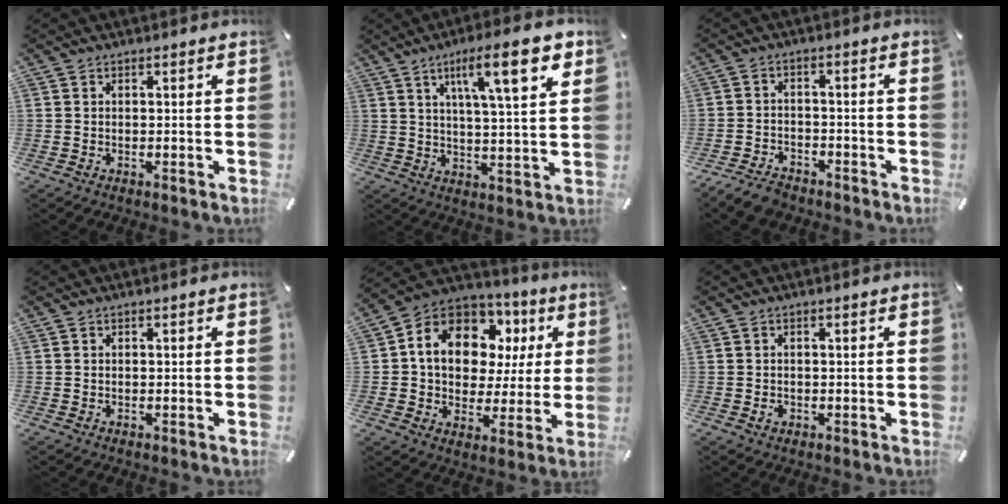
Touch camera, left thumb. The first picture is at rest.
{"total": 14.2, "force": [7.1, 2.7, 11.9], "torque": [-0.184, -0.023, 0.106]}
{"total": 4.7, "force": [-4.0, 2.0, 1.5], "torque": [-0.033, 0.021, -0.078]}
{"total": 0.0}
{"total": 14.0, "force": [5.0, 11.0, 7.2], "torque": [-0.133, -0.026, 0.097]}
{"total": 1.1, "force": [-0.3, 0.9, 0.6], "torque": [-0.013, 0.002, -0.007]}